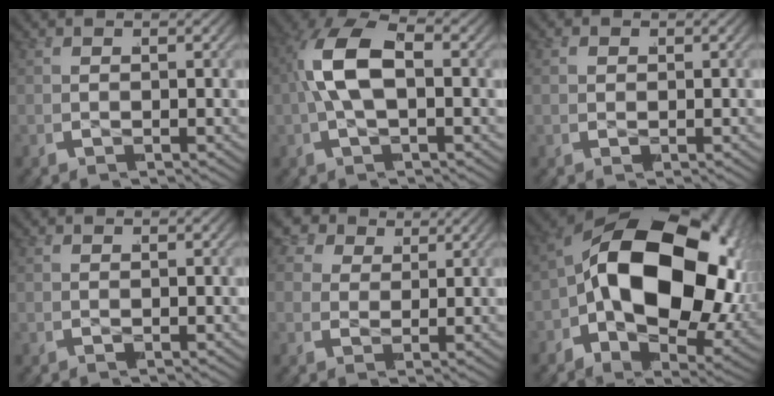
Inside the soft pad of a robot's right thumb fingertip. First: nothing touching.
{"total": 7.2, "force": [0.4, 4.0, 6.0], "torque": [-0.125, 0.005, 0.002]}
{"total": 1.1, "force": [0.0, 1.0, 0.4], "torque": [-0.009, -0.007, 0.004]}
{"total": 0.5, "force": [-0.3, 0.4, 0.2], "torque": [-0.004, -0.003, -0.004]}
{"total": 5.3, "force": [1.9, 4.3, 2.5], "torque": [-0.051, -0.007, 0.027]}
{"total": 24.0, "force": [-0.6, 14.7, 19.0], "torque": [-0.319, -0.036, -0.003]}